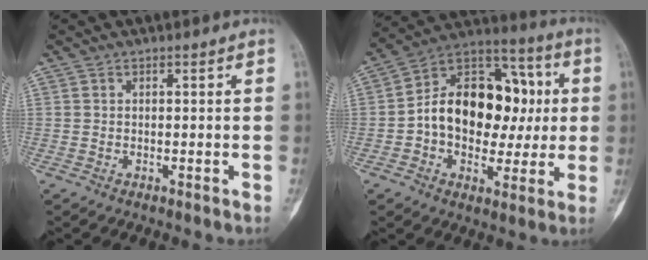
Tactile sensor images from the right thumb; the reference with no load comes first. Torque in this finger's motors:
{"motor_torque": [2.05, 2.16, 0.81, -0.68, 0.21]}